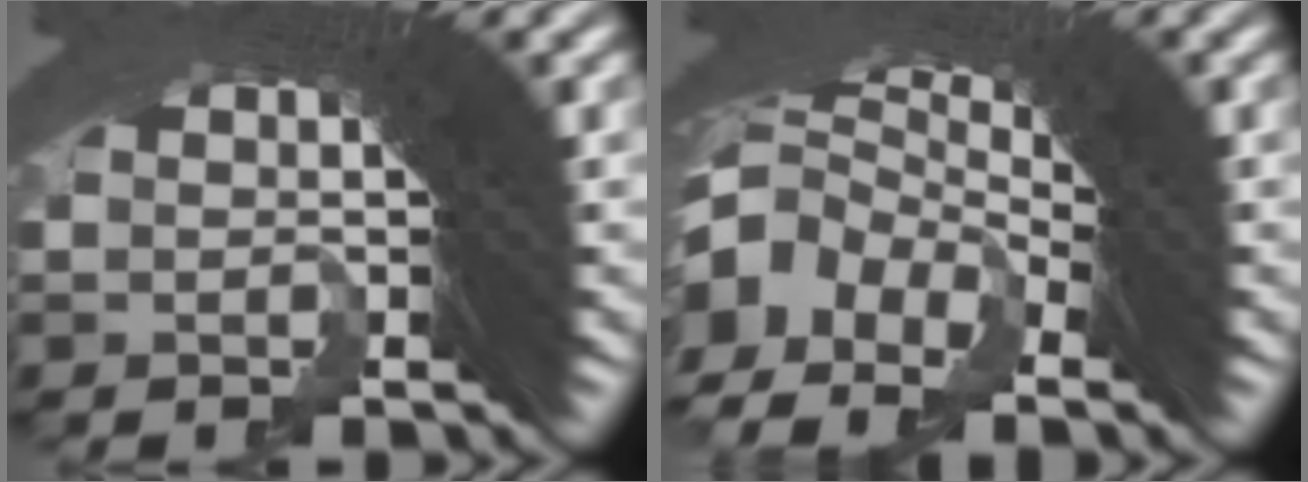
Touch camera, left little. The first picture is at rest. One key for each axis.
{"total": 7.7, "fx": -0.3, "fy": 6.3, "fz": 4.4, "tx": -0.109, "ty": -0.013, "tz": -0.009}